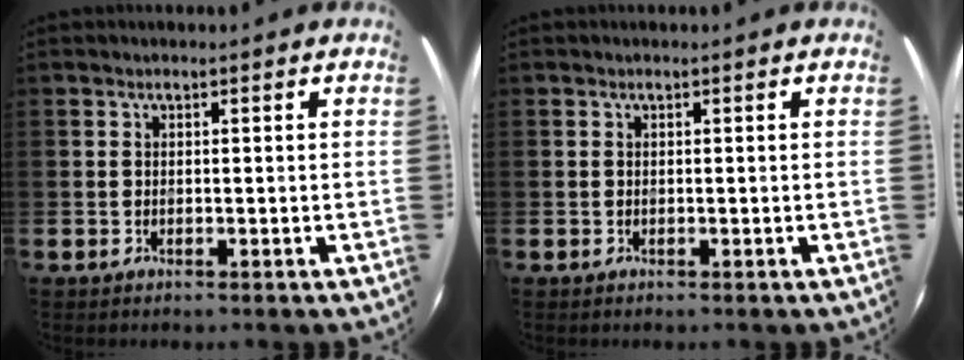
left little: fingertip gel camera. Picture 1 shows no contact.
{"total": 0.0}